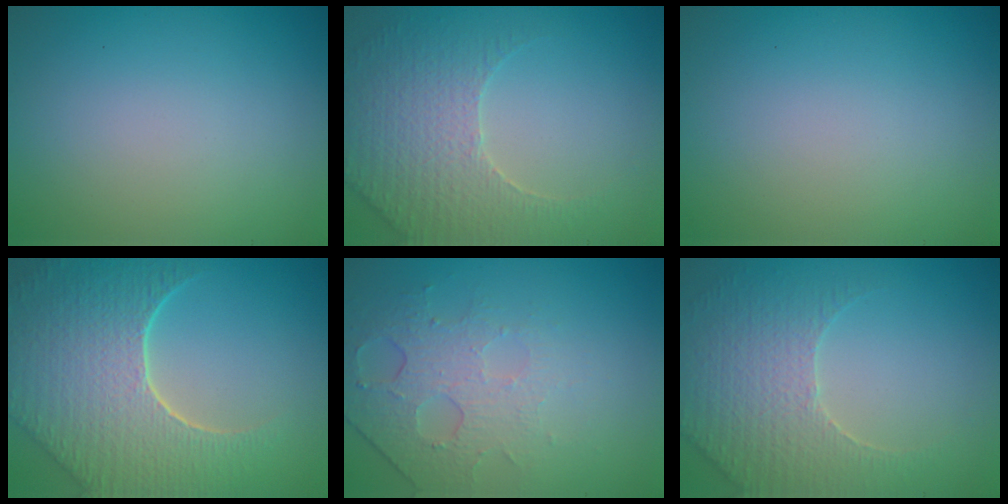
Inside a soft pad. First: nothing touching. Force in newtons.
{"total": 3.8, "press": 3.7, "slide": 0.8}
{"total": 0.0}
{"total": 8.6, "press": 6.2, "slide": 6.0}
{"total": 4.5, "press": 2.9, "slide": 3.5}
{"total": 3.8, "press": 3.7, "slide": 0.8}